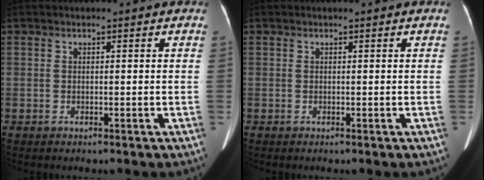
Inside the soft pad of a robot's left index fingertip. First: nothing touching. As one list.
[{"total": 0.0}]